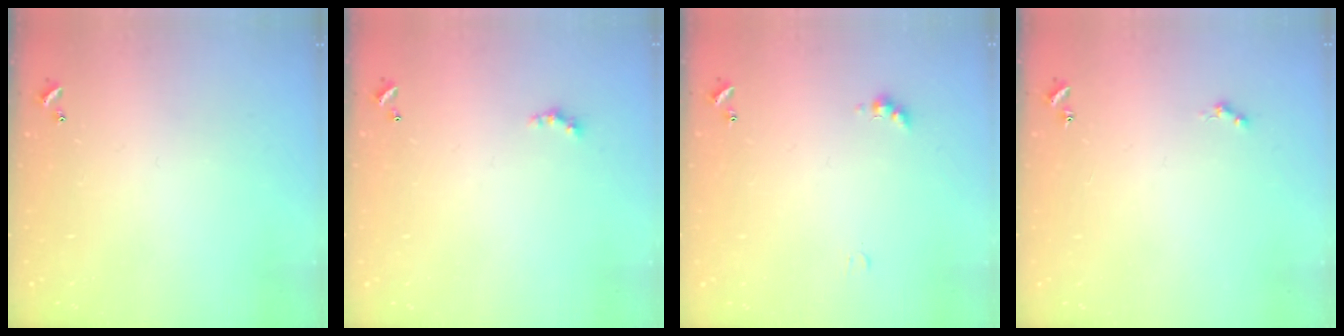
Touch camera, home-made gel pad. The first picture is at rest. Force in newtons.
{"total": 1.7, "press": 1.6, "slide": 0.5}
{"total": 2.0, "press": 2.0, "slide": 0.5}
{"total": 0.8, "press": 0.6, "slide": 0.4}